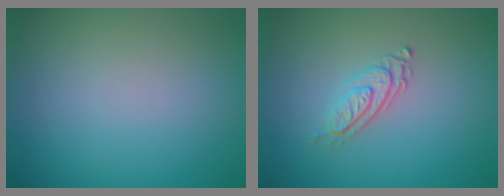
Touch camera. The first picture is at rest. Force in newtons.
{"total": 2.8, "press": 2.0, "slide": 2.0}